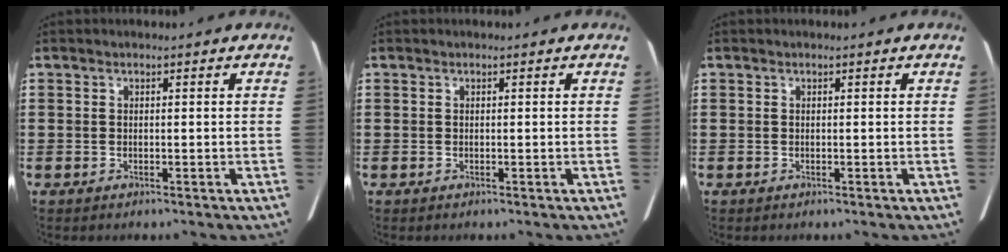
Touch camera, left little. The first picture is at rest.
{"total": 0.0}
{"total": 0.0}